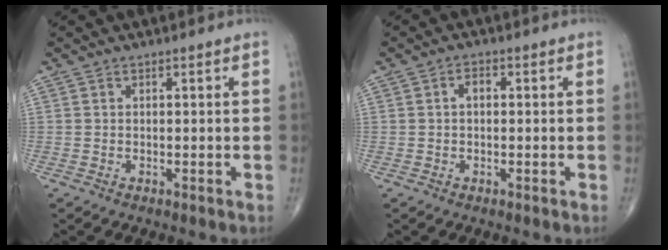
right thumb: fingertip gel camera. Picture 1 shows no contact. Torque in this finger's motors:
{"motor_torque": [0.49, 0.61, 0.53, 0.06, -0.07]}